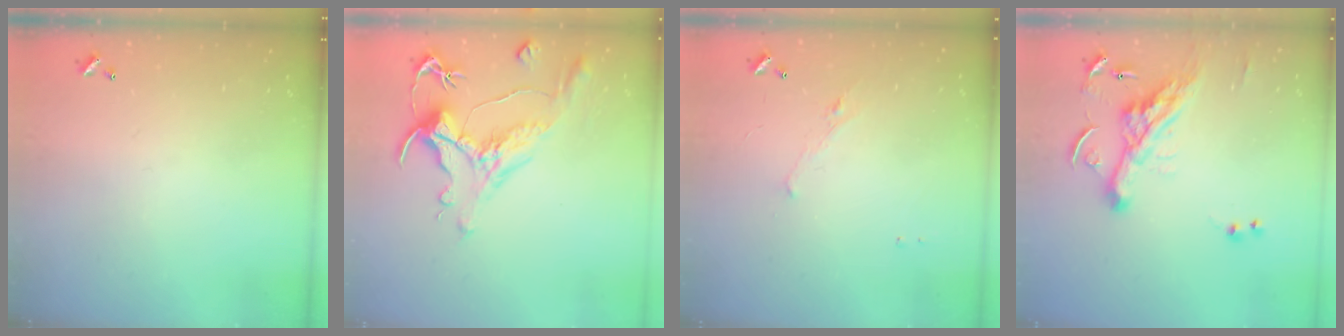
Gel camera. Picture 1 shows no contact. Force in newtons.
{"total": 1.5, "press": 0.4, "slide": 1.5}
{"total": 1.3, "press": 1.2, "slide": 0.6}
{"total": 8.5, "press": 8.4, "slide": 1.3}